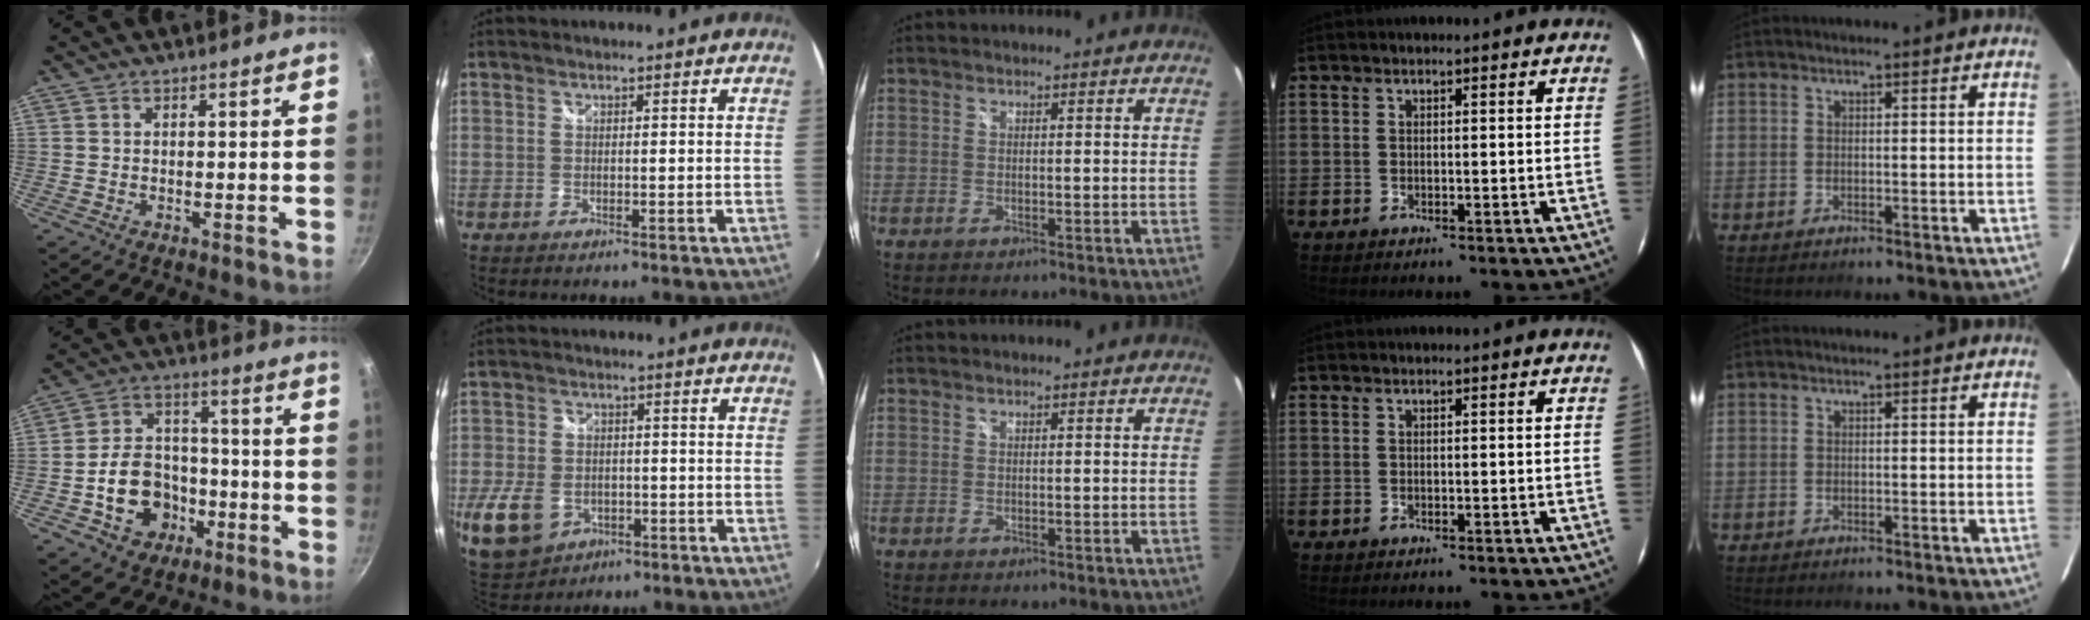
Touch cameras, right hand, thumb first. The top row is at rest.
{"thumb": {"total": 13.7, "force": [-4.4, 11.0, 6.9], "torque": [-0.087, 0.052, -0.065]}, "index": {"total": 13.1, "force": [-5.0, 9.8, 7.1], "torque": [-0.196, -0.020, -0.076]}}